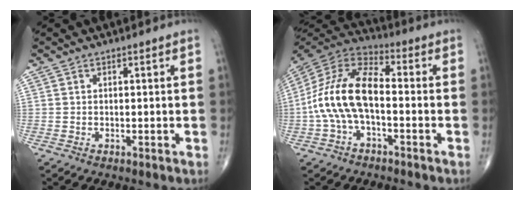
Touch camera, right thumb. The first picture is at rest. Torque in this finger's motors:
{"motor_torque": [0.54, 0.55, 1.62, -0.33, 0.54]}